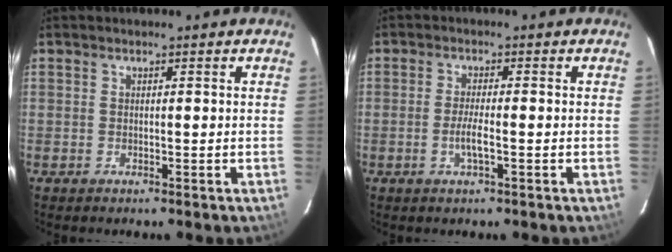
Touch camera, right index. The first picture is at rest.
{"total": 3.0, "force": [-1.1, 0.2, 2.8], "torque": [-0.055, -0.006, -0.020]}